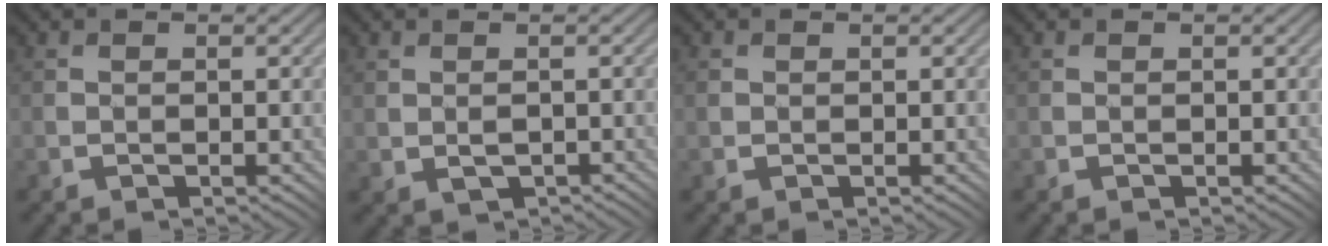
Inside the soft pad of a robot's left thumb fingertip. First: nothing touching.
{"total": 1.7, "force": [0.0, 1.0, 1.3], "torque": [-0.028, -0.005, 0.001]}
{"total": 0.9, "force": [0.3, 0.9, 0.1], "torque": [-0.004, 0.000, 0.007]}
{"total": 0.0}